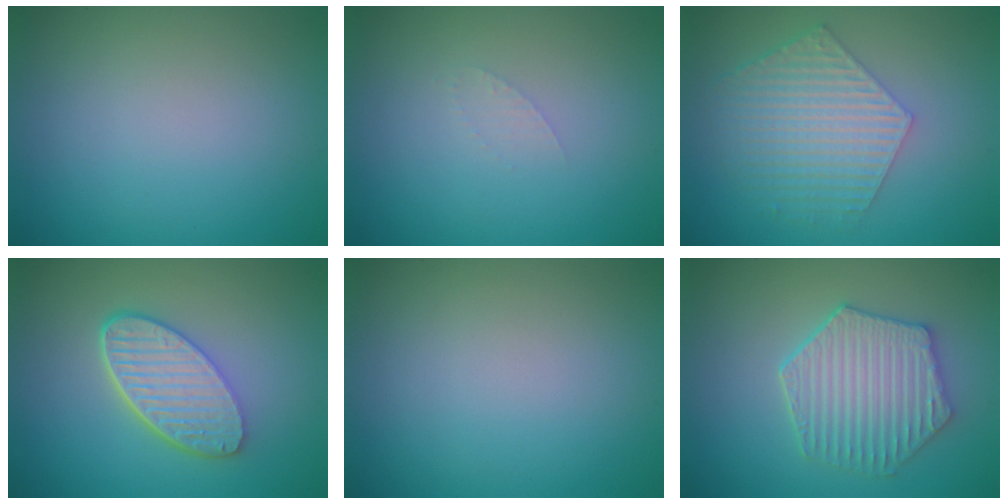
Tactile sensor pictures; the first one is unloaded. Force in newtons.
{"total": 0.7, "press": 0.7, "slide": 0.1}
{"total": 5.6, "press": 4.2, "slide": 3.7}
{"total": 6.0, "press": 4.5, "slide": 3.9}
{"total": 0.0}
{"total": 5.2, "press": 4.4, "slide": 2.7}